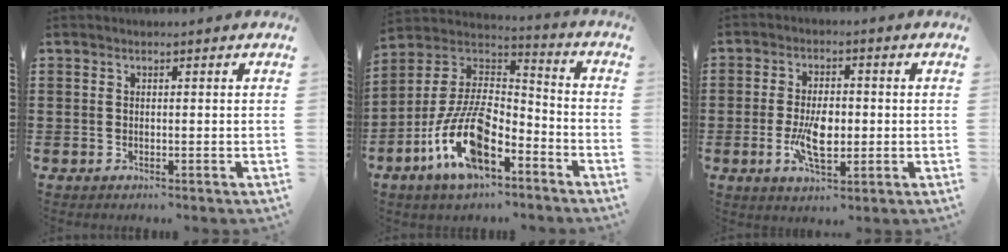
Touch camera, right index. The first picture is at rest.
{"total": 13.6, "force": [-6.9, 5.7, 10.2], "torque": [-0.233, 0.001, -0.136]}
{"total": 7.0, "force": [-1.0, 3.3, 6.1], "torque": [-0.121, -0.005, -0.022]}